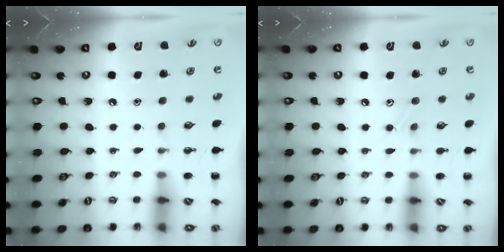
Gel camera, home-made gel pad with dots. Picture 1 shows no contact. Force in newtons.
{"total": 5.3, "press": 5.1, "slide": 1.6}